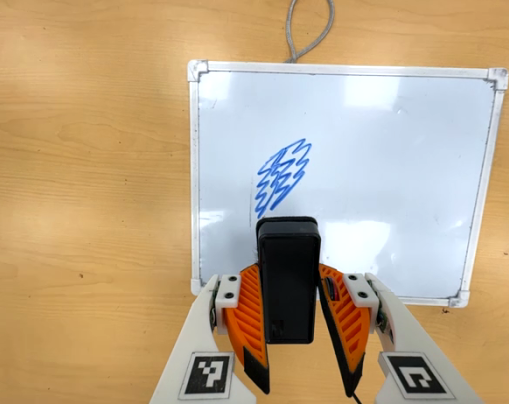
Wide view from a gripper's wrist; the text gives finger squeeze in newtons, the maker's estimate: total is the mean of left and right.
{"total": 6.1, "left": 5.2, "right": 7.0}